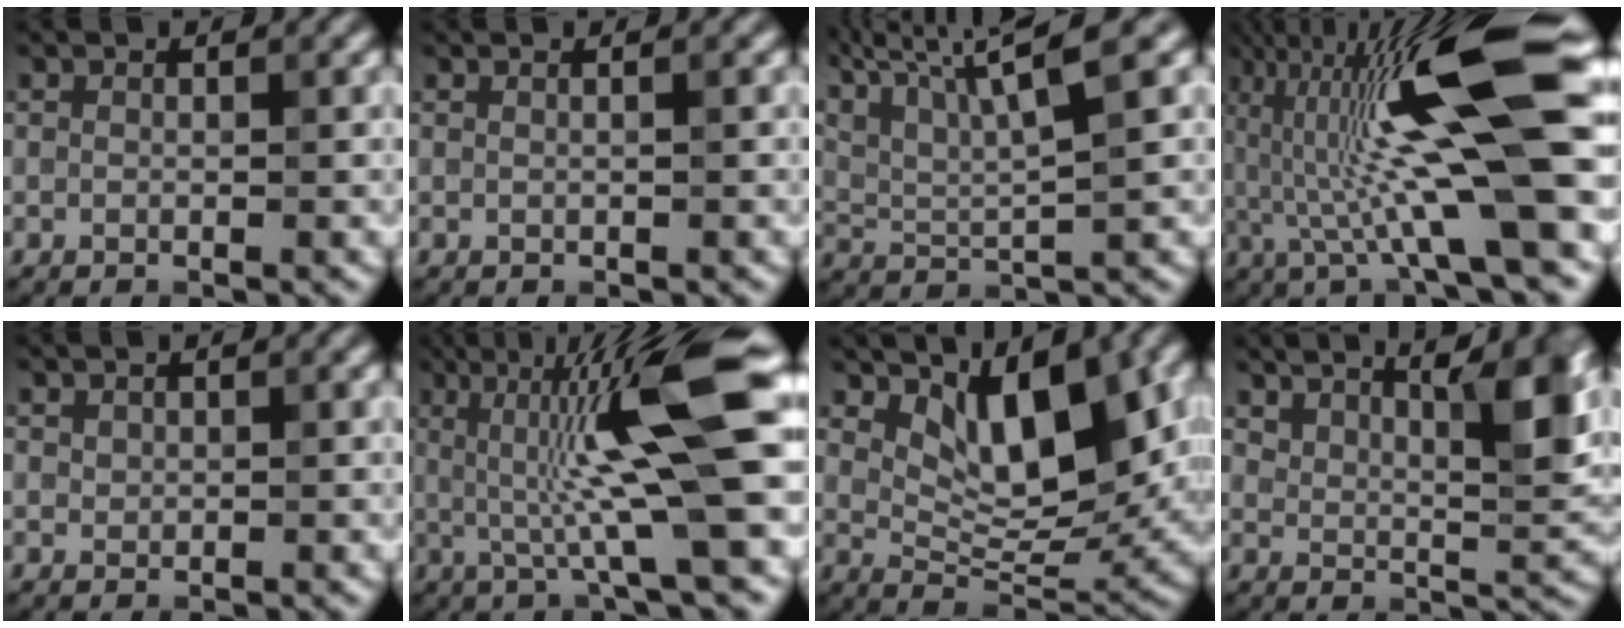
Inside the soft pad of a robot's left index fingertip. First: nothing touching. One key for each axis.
{"total": 1.1, "fx": 0.5, "fy": 0.5, "fz": 0.9, "tx": -0.007, "ty": -0.003, "tz": -0.005}
{"total": 9.9, "fx": 6.4, "fy": 2.1, "fz": 7.2, "tx": -0.132, "ty": 0.027, "tz": 0.100}
{"total": 13.5, "fx": 1.5, "fy": 2.4, "fz": 13.2, "tx": -0.221, "ty": 0.025, "tz": 0.024}
{"total": 0.7, "fx": 0.4, "fy": 0.5, "fz": 0.1, "tx": -0.001, "ty": -0.003, "tz": 0.011}
{"total": 11.5, "fx": 1.2, "fy": 1.8, "fz": 11.3, "tx": -0.175, "ty": 0.008, "tz": 0.019}
{"total": 8.0, "fx": 3.5, "fy": 3.6, "fz": 6.3, "tx": -0.095, "ty": -0.019, "tz": 0.060}
{"total": 7.6, "fx": 4.7, "fy": 2.1, "fz": 5.7, "tx": -0.082, "ty": 0.003, "tz": 0.083}